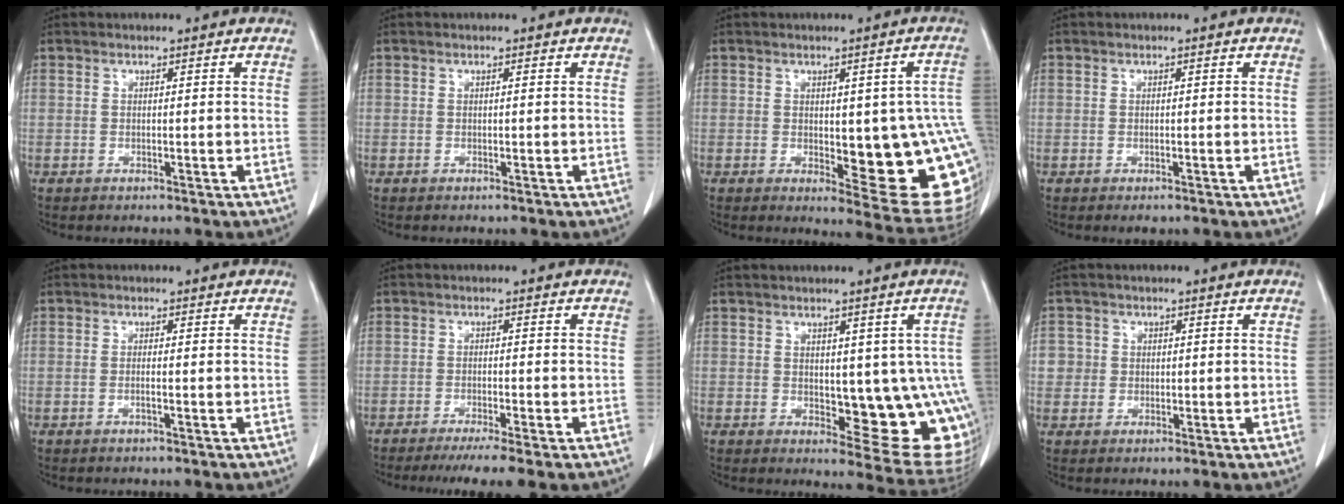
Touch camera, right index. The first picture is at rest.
{"total": 0.0}
{"total": 17.2, "force": [-2.0, 5.2, 16.3], "torque": [-0.134, 0.005, -0.002]}
{"total": 1.0, "force": [-0.6, 0.7, 0.5], "torque": [-0.003, 0.002, -0.006]}
{"total": 0.8, "force": [-0.3, -0.1, 0.7], "torque": [-0.013, 0.001, -0.007]}
{"total": 6.4, "force": [-5.0, -0.6, 4.0], "torque": [-0.049, -0.015, -0.078]}
{"total": 11.6, "force": [-0.5, 5.0, 10.5], "torque": [-0.097, -0.006, 0.005]}
{"total": 2.7, "force": [0.3, 2.7, 0.0], "torque": [0.018, 0.007, 0.003]}